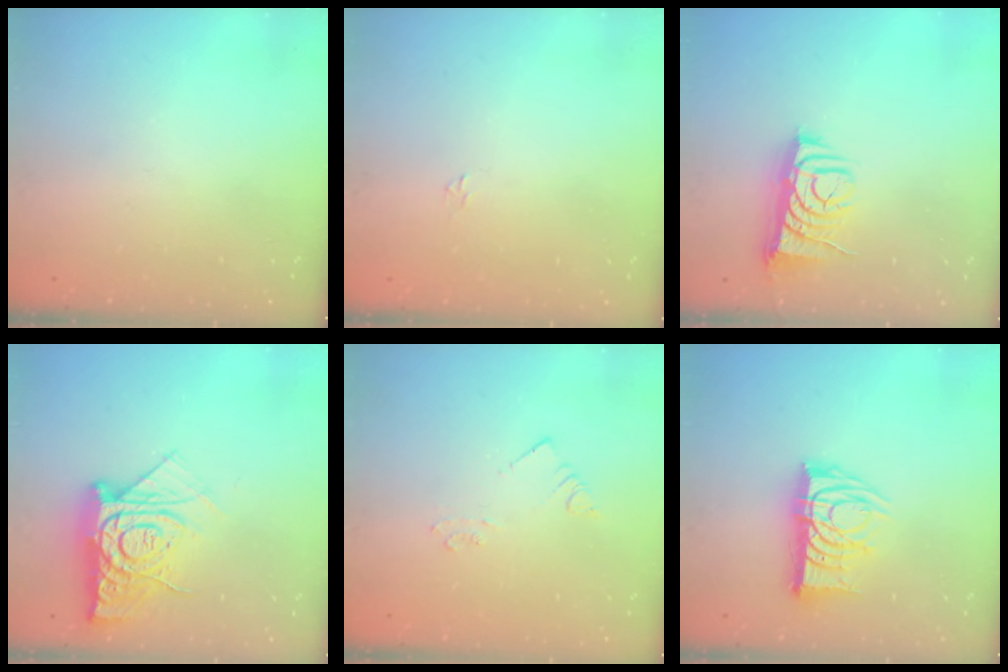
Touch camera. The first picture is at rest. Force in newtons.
{"total": 1.8, "press": 1.8, "slide": 0.2}
{"total": 7.6, "press": 7.6, "slide": 1.1}
{"total": 14.7, "press": 14.6, "slide": 1.5}
{"total": 2.2, "press": 2.2, "slide": 0.1}
{"total": 14.2, "press": 14.2, "slide": 0.3}